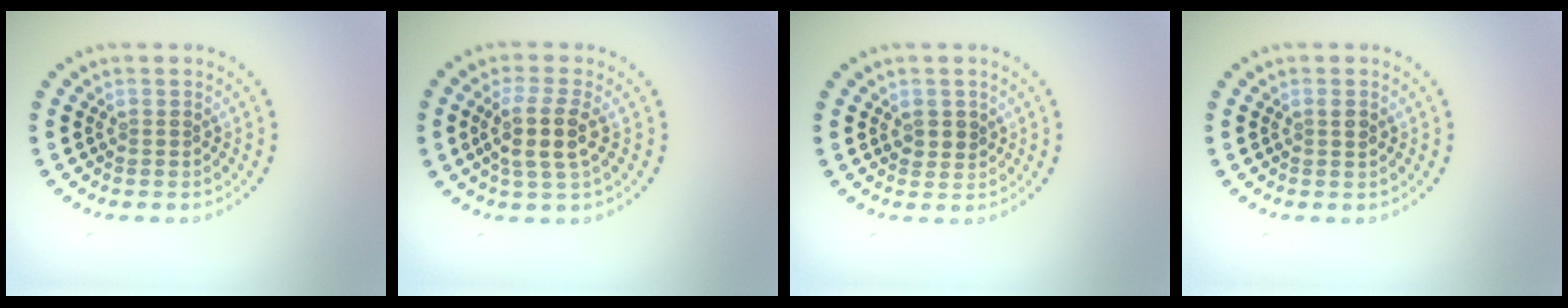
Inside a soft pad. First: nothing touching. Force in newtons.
{"total": 3.2, "press": 2.7, "slide": 1.7}
{"total": 1.6, "press": 1.4, "slide": 0.8}
{"total": 1.0, "press": 0.9, "slide": 0.4}